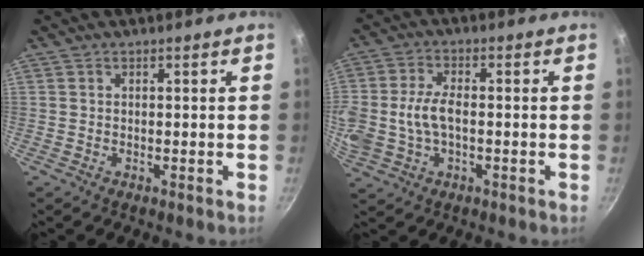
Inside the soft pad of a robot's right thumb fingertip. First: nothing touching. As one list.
[{"total": 9.2, "force": [-0.6, 5.5, 7.3], "torque": [-0.160, 0.016, -0.008]}]